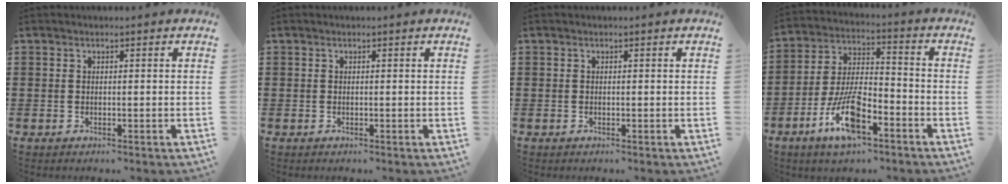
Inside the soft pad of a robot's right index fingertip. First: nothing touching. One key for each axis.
{"total": 0.0}
{"total": 0.0}
{"total": 11.1, "fx": -6.0, "fy": 3.8, "fz": 8.6, "tx": -0.188, "ty": 0.002, "tz": -0.112}